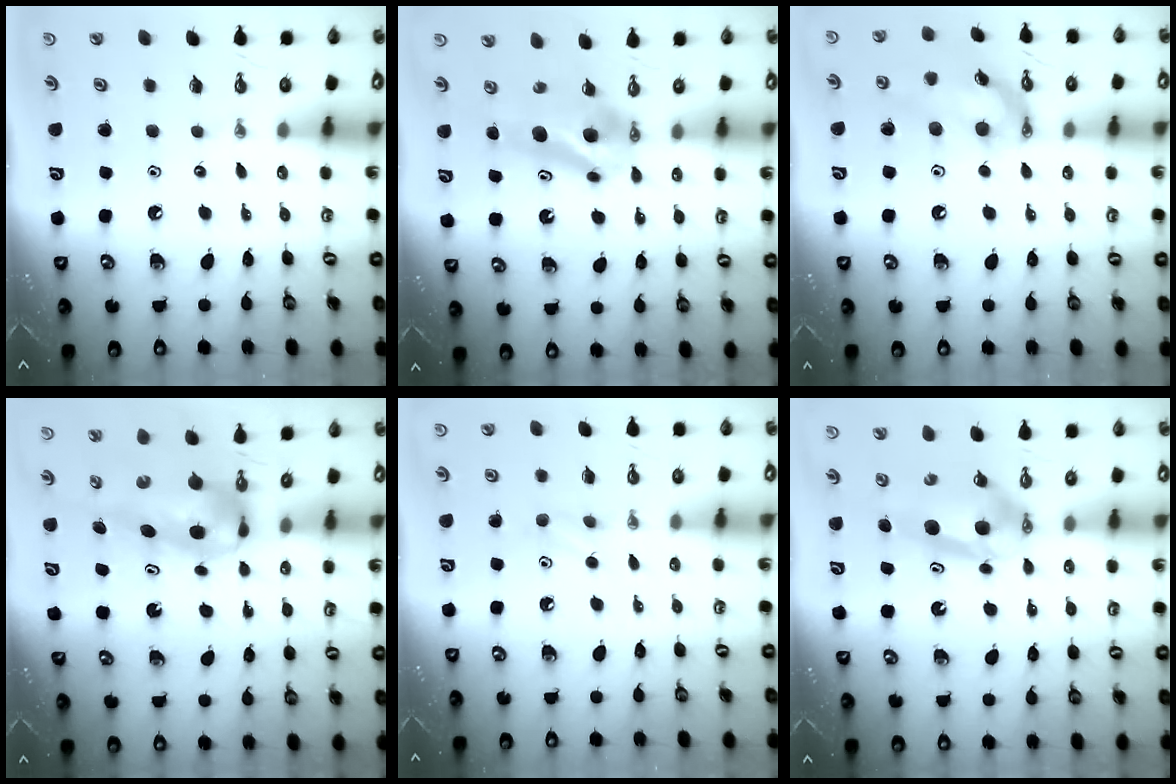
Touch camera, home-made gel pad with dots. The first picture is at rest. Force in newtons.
{"total": 7.6, "press": 6.8, "slide": 3.3}
{"total": 14.4, "press": 14.4, "slide": 0.9}
{"total": 6.4, "press": 6.1, "slide": 2.1}
{"total": 3.8, "press": 3.7, "slide": 0.5}
{"total": 7.8, "press": 5.4, "slide": 5.7}